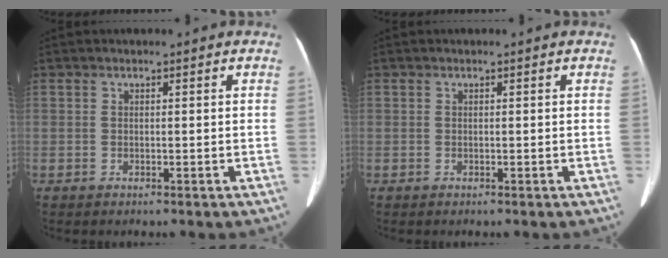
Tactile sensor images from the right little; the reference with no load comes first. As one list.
[{"total": 0.0}]